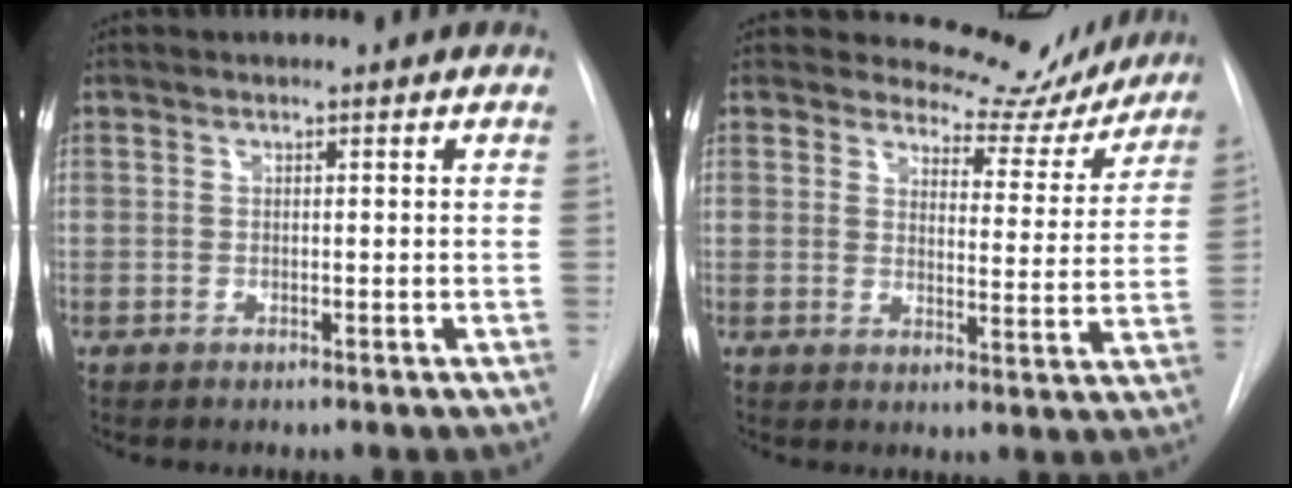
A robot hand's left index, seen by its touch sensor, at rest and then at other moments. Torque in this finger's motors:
{"motor_torque": [0.81, -0.93, 0.05, -0.01]}